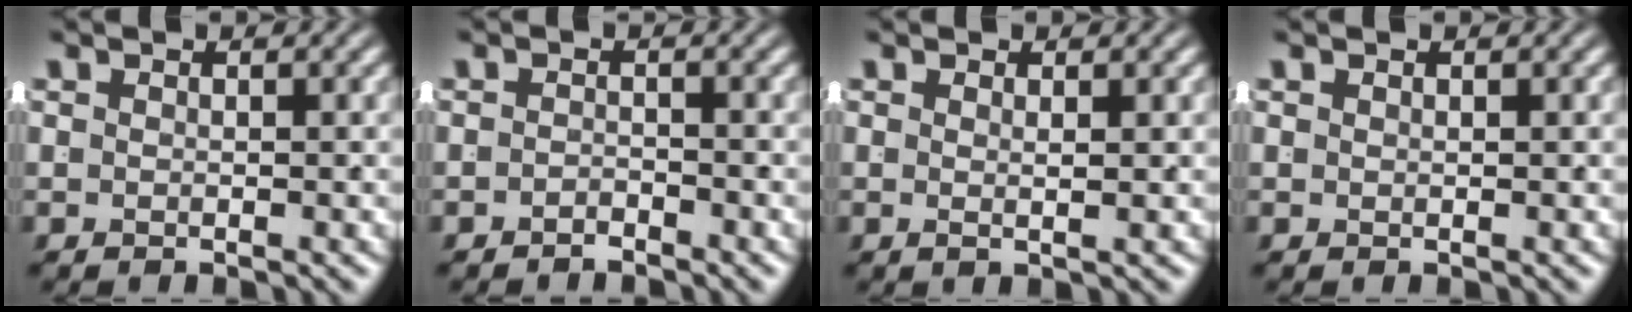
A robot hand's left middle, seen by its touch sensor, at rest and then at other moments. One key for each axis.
{"total": 1.7, "fx": -1.6, "fy": -0.3, "fz": -0.1, "tx": 0.010, "ty": -0.007, "tz": -0.027}
{"total": 1.1, "fx": 0.0, "fy": -0.7, "fz": 0.8, "tx": -0.011, "ty": -0.008, "tz": 0.005}
{"total": 0.0}